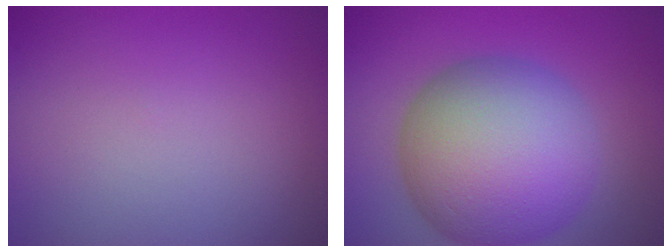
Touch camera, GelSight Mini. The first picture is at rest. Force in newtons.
{"total": 12.2, "press": 12.2, "slide": 0.4}